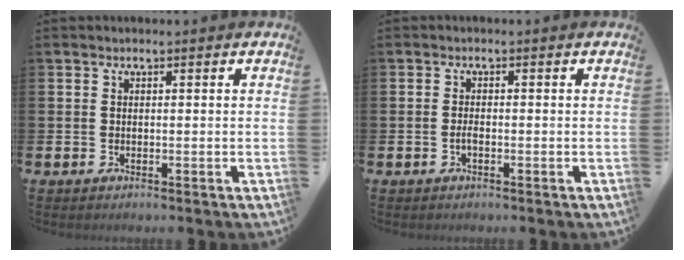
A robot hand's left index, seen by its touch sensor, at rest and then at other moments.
{"total": 1.0, "force": [-0.5, 0.3, 0.8], "torque": [-0.019, -0.001, -0.008]}